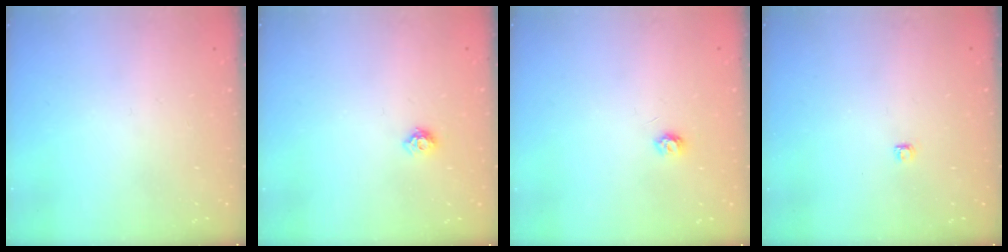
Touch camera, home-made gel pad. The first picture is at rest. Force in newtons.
{"total": 6.1, "press": 6.0, "slide": 0.9}
{"total": 3.9, "press": 3.9, "slide": 0.5}
{"total": 2.8, "press": 2.8, "slide": 0.4}